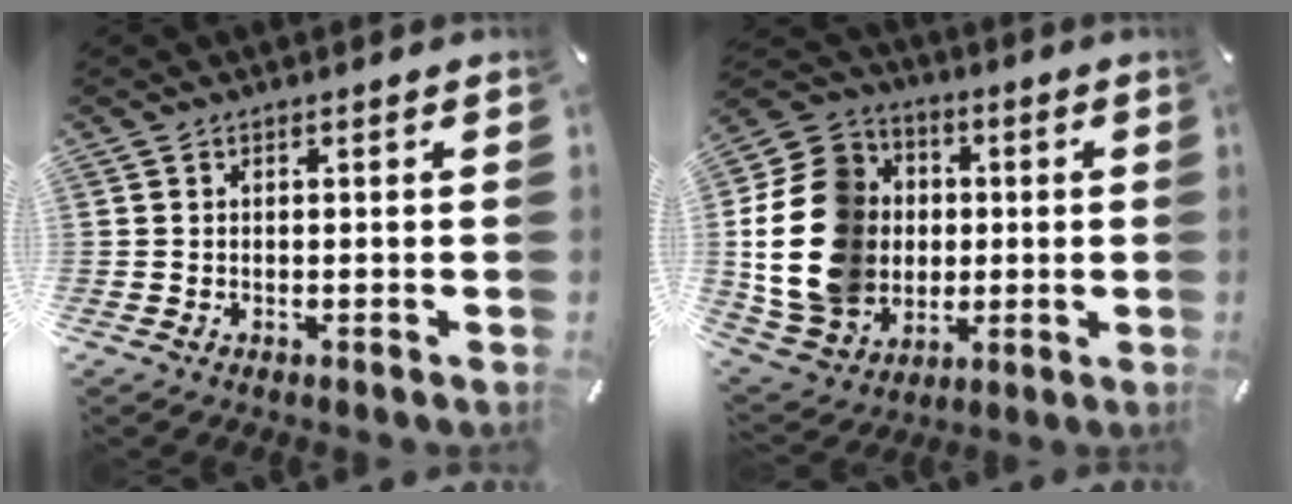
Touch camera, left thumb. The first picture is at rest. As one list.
[{"total": 19.3, "force": [-0.6, 16.8, 9.4], "torque": [-0.200, 0.012, -0.008]}]